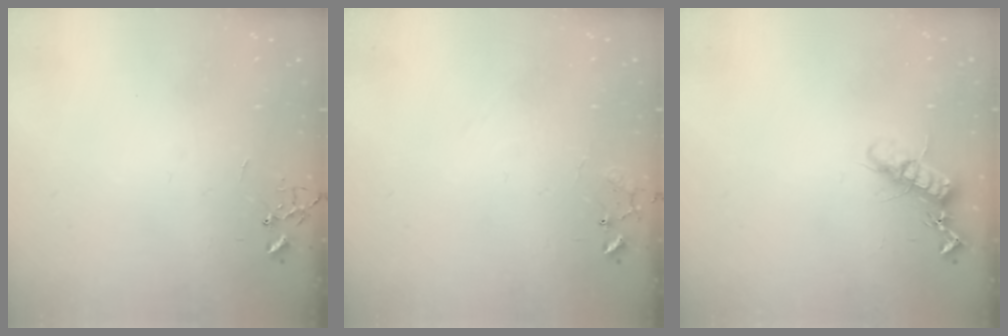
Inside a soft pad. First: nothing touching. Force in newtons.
{"total": 8.6, "press": 8.6, "slide": 0.5}
{"total": 12.5, "press": 12.5, "slide": 0.6}